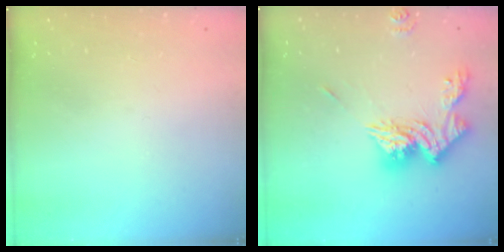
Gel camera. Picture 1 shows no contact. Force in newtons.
{"total": 14.4, "press": 14.4, "slide": 1.5}